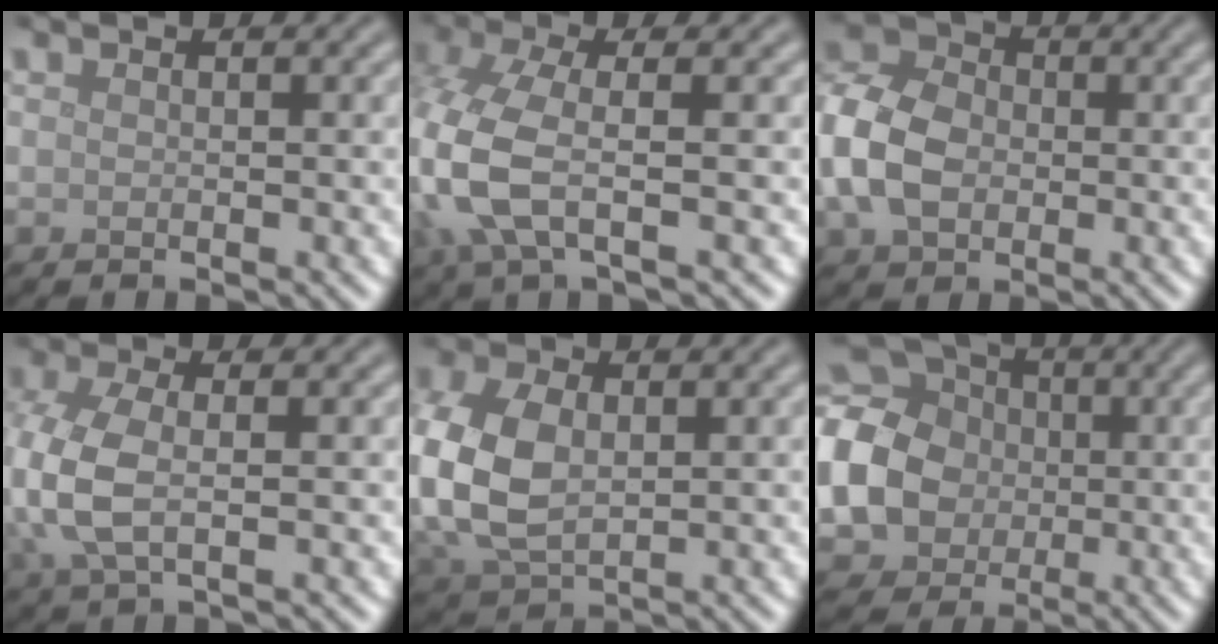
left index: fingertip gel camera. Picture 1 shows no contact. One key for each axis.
{"total": 6.3, "fx": -1.5, "fy": 2.6, "fz": 5.6, "tx": -0.155, "ty": -0.003, "tz": -0.037}
{"total": 8.0, "fx": -0.9, "fy": 6.0, "fz": 5.2, "tx": -0.130, "ty": 0.010, "tz": -0.034}
{"total": 5.4, "fx": -0.2, "fy": 2.8, "fz": 4.6, "tx": -0.124, "ty": 0.000, "tz": -0.007}
{"total": 7.7, "fx": 0.0, "fy": 5.1, "fz": 5.7, "tx": -0.152, "ty": 0.000, "tz": 0.001}
{"total": 16.8, "fx": 0.0, "fy": 15.0, "fz": 7.6, "tx": -0.206, "ty": 0.008, "tz": -0.044}